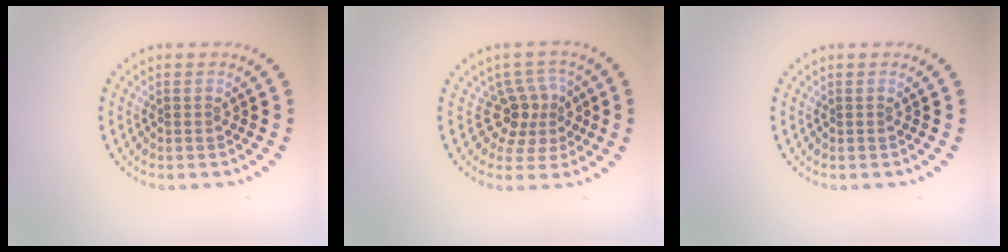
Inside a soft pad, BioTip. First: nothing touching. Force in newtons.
{"total": 3.1, "press": 2.3, "slide": 2.1}
{"total": 0.0}